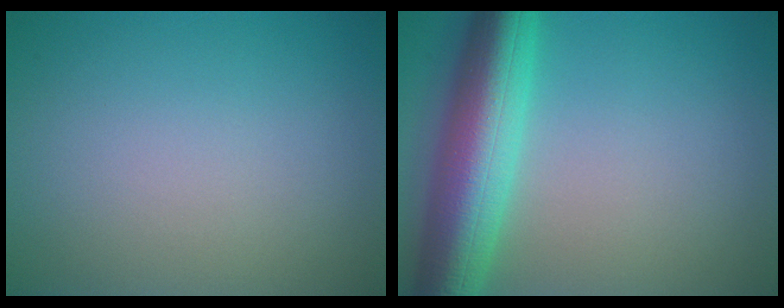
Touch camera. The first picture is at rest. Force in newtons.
{"total": 9.2, "press": 9.2, "slide": 0.4}